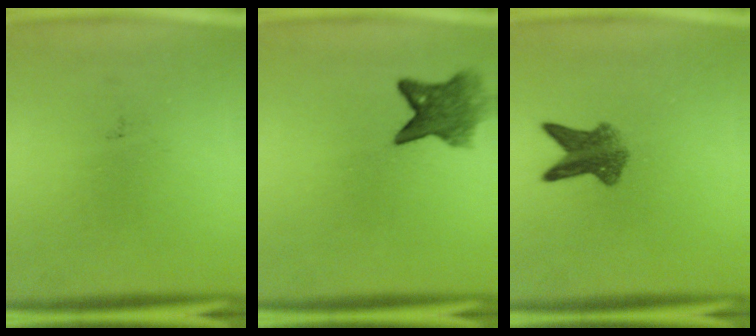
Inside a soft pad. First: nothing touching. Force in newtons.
{"total": 5.7}
{"total": 5.7}